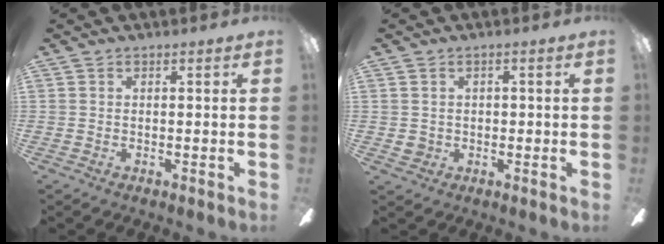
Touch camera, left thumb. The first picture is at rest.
{"total": 3.0, "force": [0.2, 2.9, 0.7], "torque": [-0.018, 0.005, 0.004]}